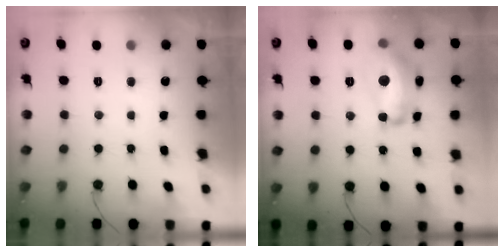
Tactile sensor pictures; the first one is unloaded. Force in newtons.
{"total": 14.9, "press": 14.9, "slide": 1.1}